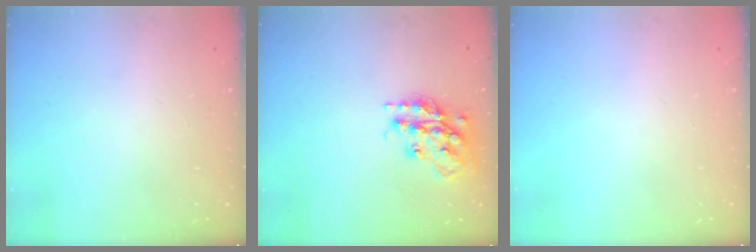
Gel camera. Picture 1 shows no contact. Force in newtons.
{"total": 17.6, "press": 17.5, "slide": 1.3}
{"total": 0.0}